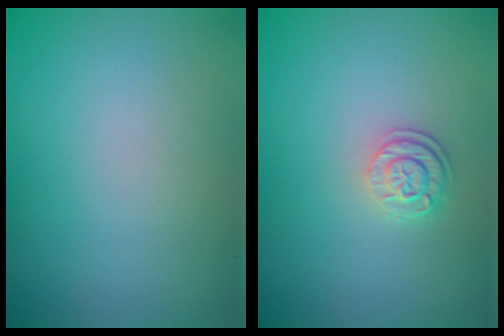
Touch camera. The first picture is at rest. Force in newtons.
{"total": 2.3, "press": 1.8, "slide": 1.4}